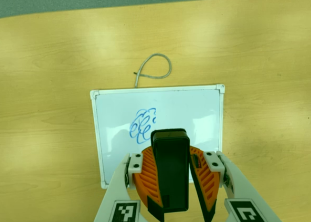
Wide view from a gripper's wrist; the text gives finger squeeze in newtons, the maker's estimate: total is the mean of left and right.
{"total": 10.7, "left": 10.3, "right": 11.2}